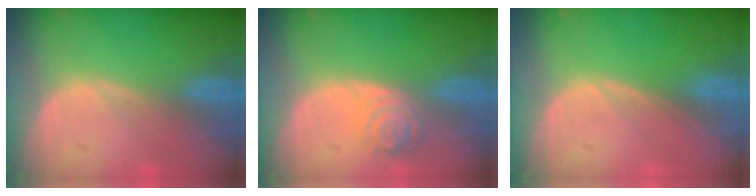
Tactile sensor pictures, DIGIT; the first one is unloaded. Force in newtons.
{"total": 4.0, "press": 4.0, "slide": 0.5}
{"total": 0.0}